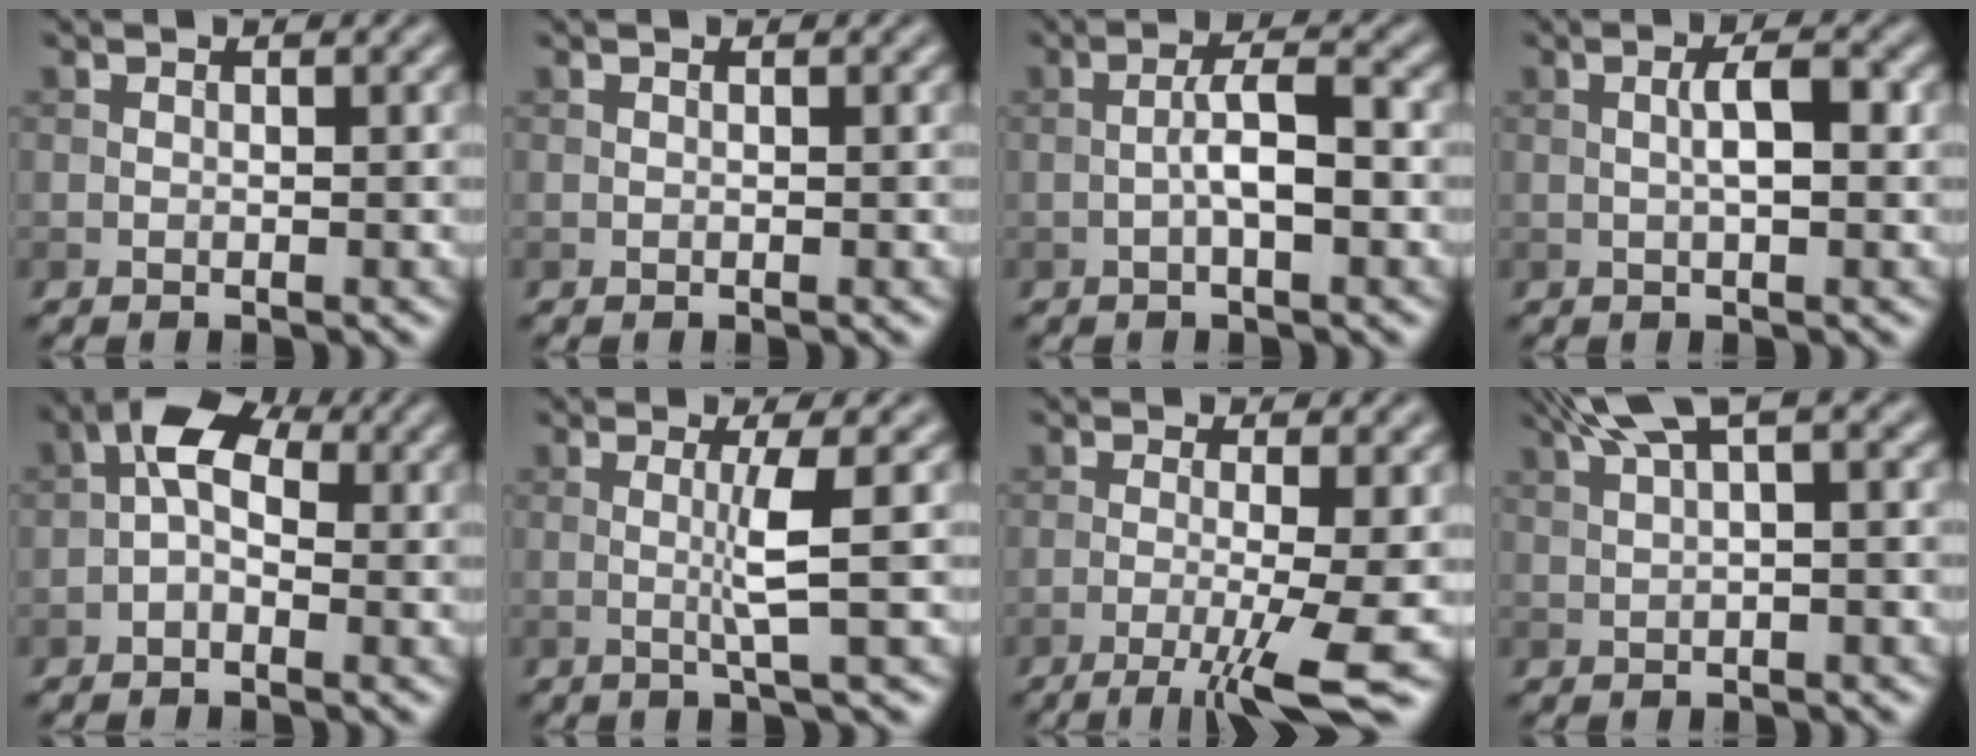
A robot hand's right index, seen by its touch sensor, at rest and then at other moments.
{"total": 0.0}
{"total": 3.5, "force": [-0.7, 0.9, 3.3], "torque": [-0.063, 0.007, -0.016]}
{"total": 2.8, "force": [0.2, 0.6, 2.7], "torque": [-0.048, 0.005, 0.001]}
{"total": 4.4, "force": [0.0, 2.6, 3.5], "torque": [-0.051, 0.021, -0.021]}
{"total": 3.1, "force": [0.2, 0.1, 3.1], "torque": [-0.062, -0.003, -0.002]}
{"total": 6.7, "force": [-2.5, 1.1, 6.1], "torque": [-0.094, -0.009, -0.046]}
{"total": 4.8, "force": [2.4, 1.0, 4.0], "torque": [-0.073, 0.018, 0.045]}